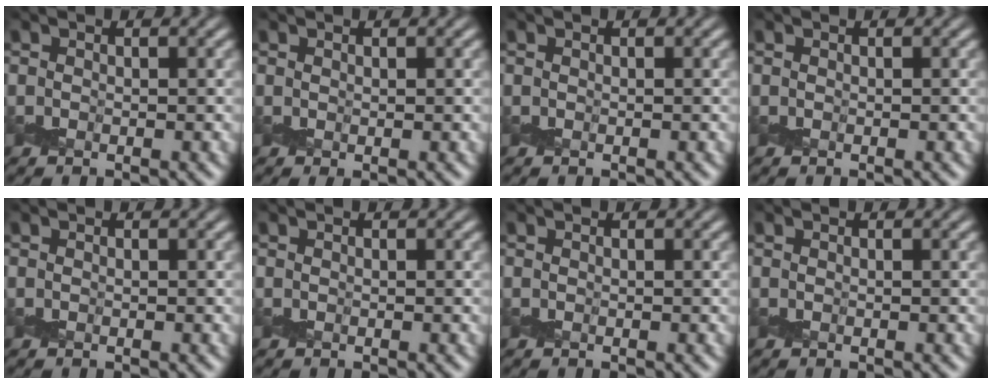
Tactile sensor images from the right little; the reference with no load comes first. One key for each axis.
{"total": 0.6, "fx": 0.3, "fy": 0.2, "fz": 0.5, "tx": -0.011, "ty": -0.003, "tz": 0.008}
{"total": 0.0}
{"total": 0.0}
{"total": 0.0}
{"total": 0.0}
{"total": 0.0}
{"total": 0.0}